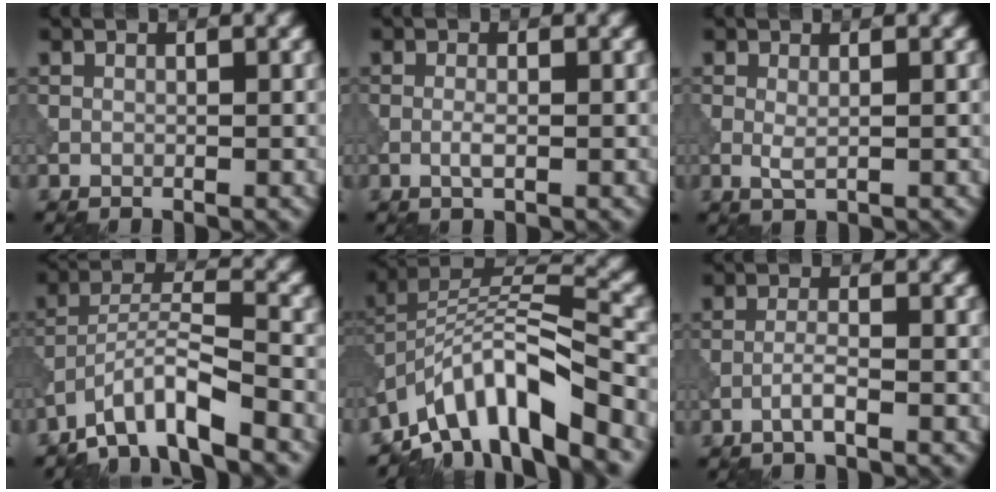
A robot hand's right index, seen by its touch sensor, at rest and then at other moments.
{"total": 1.2, "force": [-0.3, 0.3, 1.1], "torque": [-0.024, -0.001, -0.009]}
{"total": 1.2, "force": [0.1, 0.2, 1.1], "torque": [-0.025, 0.000, 0.001]}
{"total": 6.2, "force": [-4.8, 1.0, 3.8], "torque": [-0.063, 0.009, -0.091]}
{"total": 10.5, "force": [-7.0, 3.1, 7.2], "torque": [-0.107, 0.009, -0.139]}
{"total": 1.7, "force": [-0.9, 0.2, 1.5], "torque": [-0.028, 0.007, -0.022]}